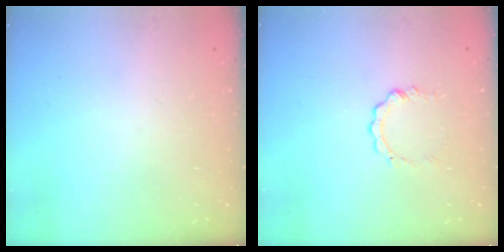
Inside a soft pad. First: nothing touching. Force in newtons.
{"total": 3.7, "press": 3.7, "slide": 0.4}